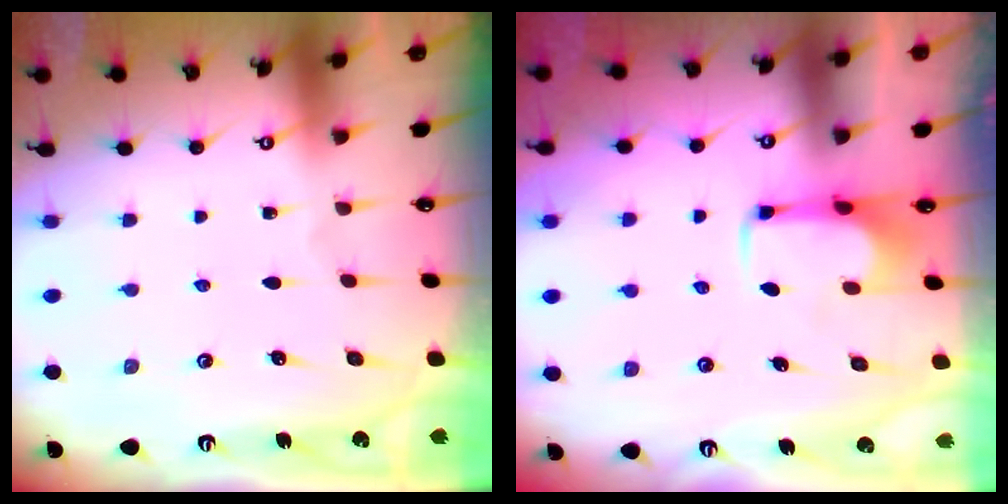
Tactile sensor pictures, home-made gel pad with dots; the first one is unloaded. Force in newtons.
{"total": 2.0, "press": 2.0, "slide": 0.3}